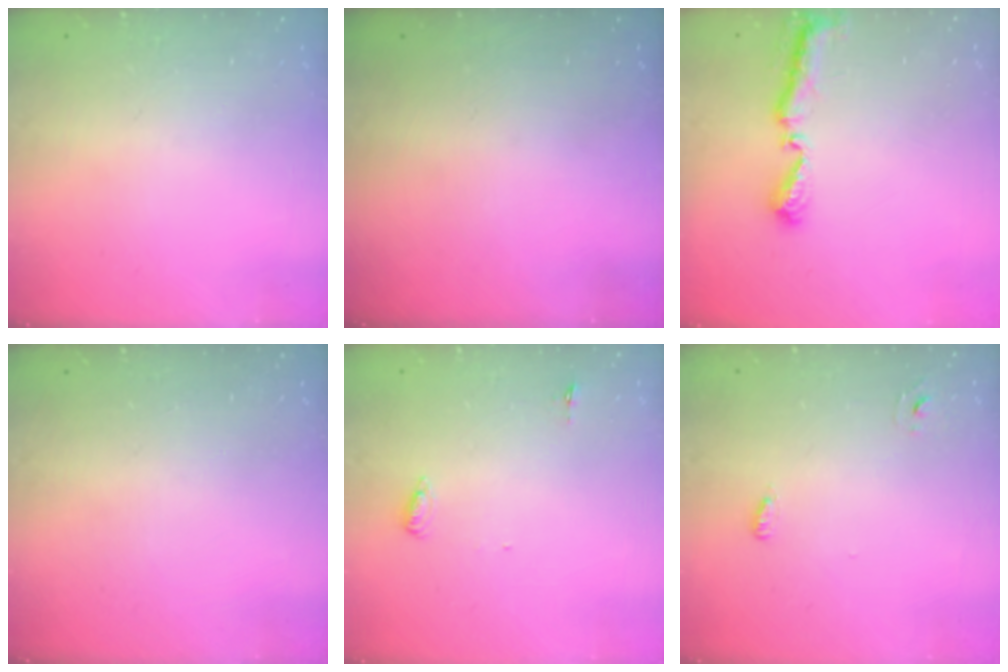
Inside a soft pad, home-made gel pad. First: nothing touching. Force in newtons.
{"total": 0.0}
{"total": 8.1, "press": 8.1, "slide": 0.5}
{"total": 0.0}
{"total": 4.7, "press": 4.5, "slide": 1.4}
{"total": 2.6, "press": 2.5, "slide": 0.6}